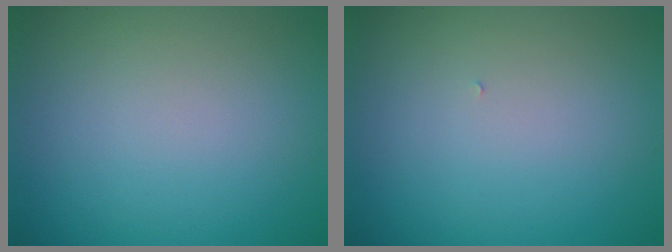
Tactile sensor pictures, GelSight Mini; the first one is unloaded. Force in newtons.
{"total": 0.0}